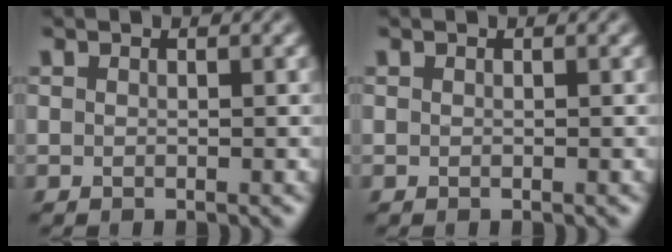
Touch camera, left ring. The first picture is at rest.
{"total": 0.0}